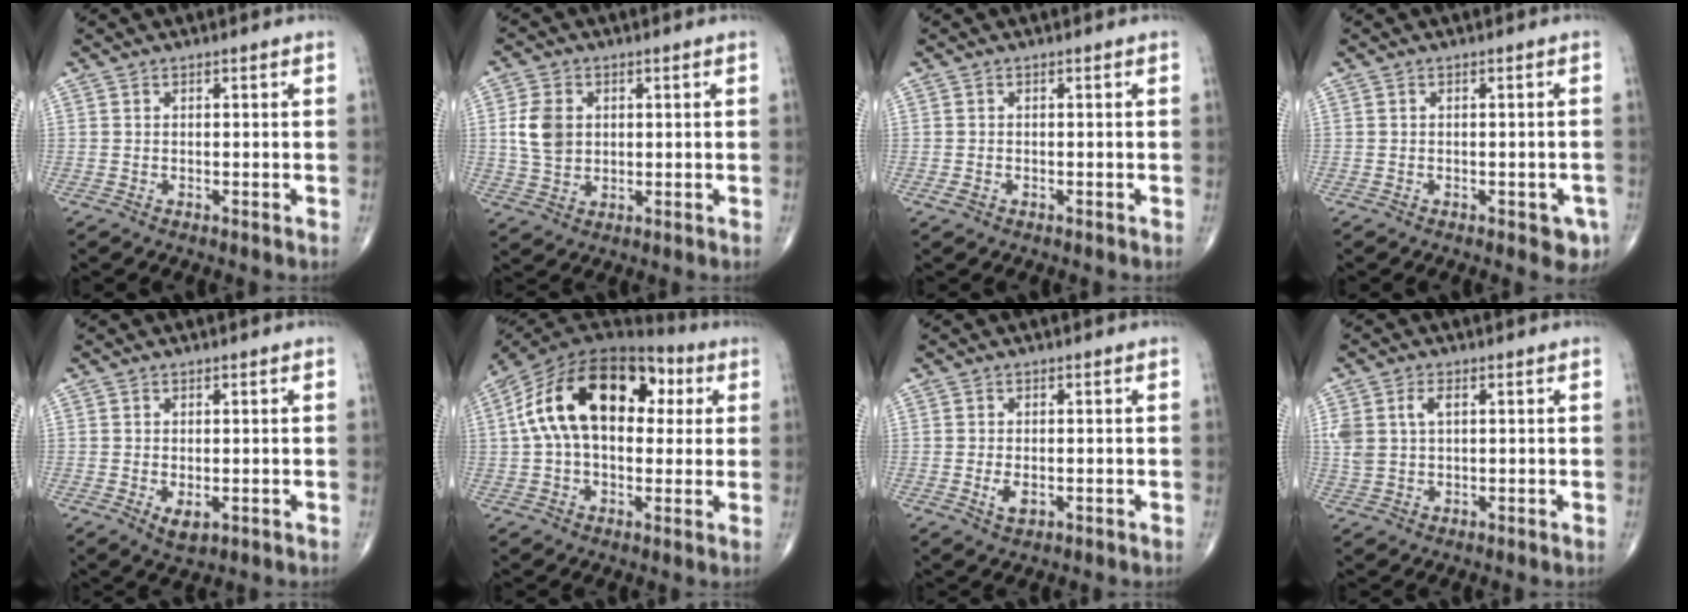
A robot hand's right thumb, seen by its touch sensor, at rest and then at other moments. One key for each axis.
{"total": 7.0, "fx": 1.1, "fy": 5.3, "fz": 4.5, "tx": -0.076, "ty": -0.003, "tz": 0.025}
{"total": 1.1, "fx": -0.5, "fy": 0.8, "fz": 0.6, "tx": -0.014, "ty": 0.003, "tz": -0.008}
{"total": 3.8, "fx": -1.7, "fy": 1.9, "fz": 2.9, "tx": -0.014, "ty": 0.002, "tz": -0.018}
{"total": 3.1, "fx": -0.8, "fy": 1.6, "fz": 2.5, "tx": -0.037, "ty": -0.007, "tz": -0.006}
{"total": 21.9, "fx": 4.6, "fy": 13.2, "fz": 16.8, "tx": -0.283, "ty": 0.042, "tz": 0.067}
{"total": 2.8, "fx": -0.7, "fy": 1.6, "fz": 2.2, "tx": -0.041, "ty": -0.003, "tz": -0.009}
{"total": 5.3, "fx": 1.5, "fy": 3.1, "fz": 4.0, "tx": -0.096, "ty": 0.007, "tz": 0.033}